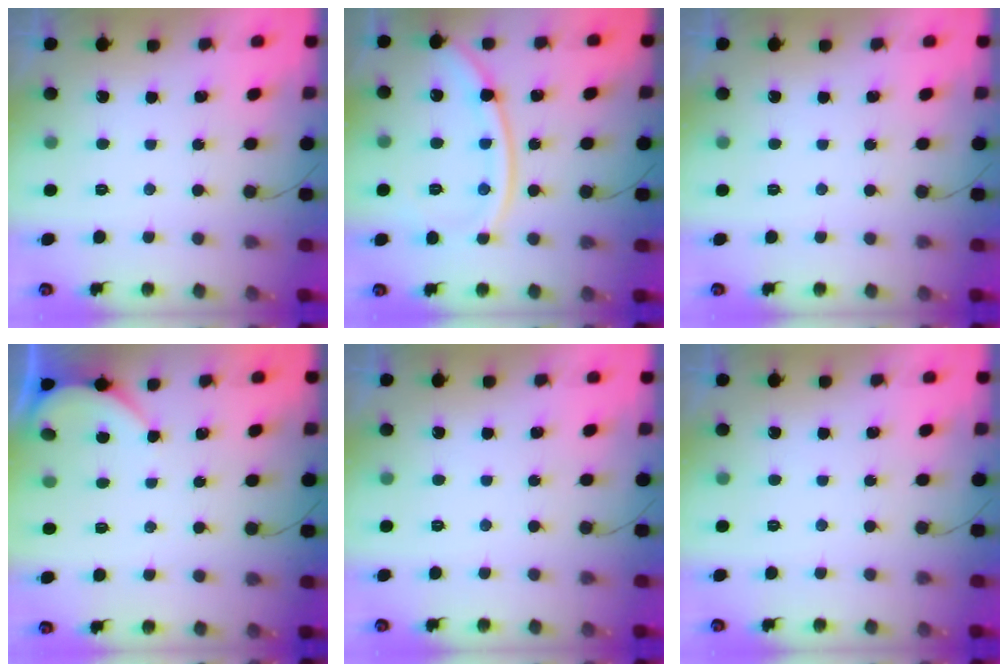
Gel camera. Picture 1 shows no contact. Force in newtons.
{"total": 13.2, "press": 13.1, "slide": 1.7}
{"total": 0.0}
{"total": 2.7, "press": 2.7, "slide": 0.1}
{"total": 0.0}
{"total": 0.0}